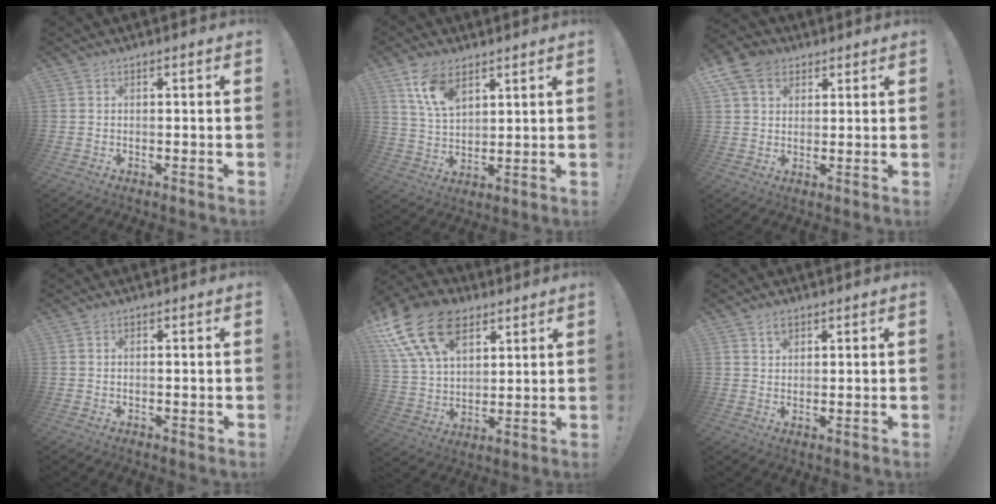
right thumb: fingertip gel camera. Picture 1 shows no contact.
{"total": 10.3, "force": [6.3, 5.7, 5.9], "torque": [-0.109, -0.023, 0.122]}
{"total": 10.0, "force": [4.8, 7.4, 4.7], "torque": [-0.081, -0.009, 0.099]}
{"total": 0.7, "force": [0.1, 0.5, 0.5], "torque": [-0.008, 0.002, 0.003]}
{"total": 20.6, "force": [10.2, 13.4, 11.8], "torque": [-0.216, -0.048, 0.189]}
{"total": 2.5, "force": [1.7, 1.4, 1.1], "torque": [-0.010, -0.008, 0.030]}